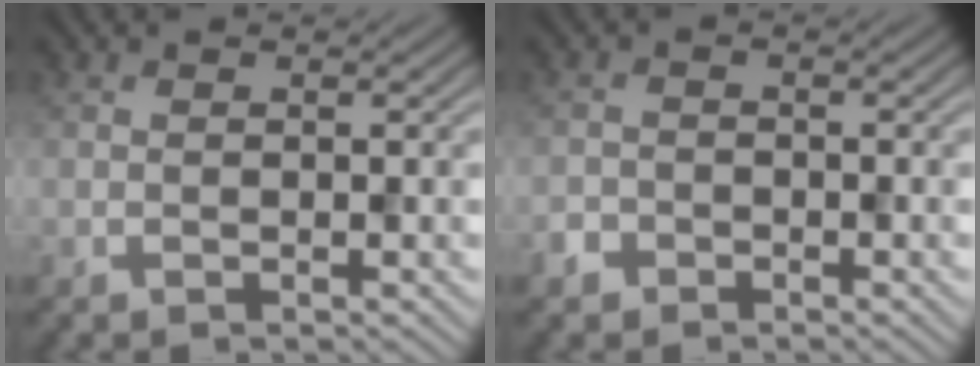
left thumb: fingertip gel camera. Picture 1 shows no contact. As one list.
[{"total": 1.7, "force": [-1.2, 1.1, 0.3], "torque": [-0.003, 0.000, -0.029]}]